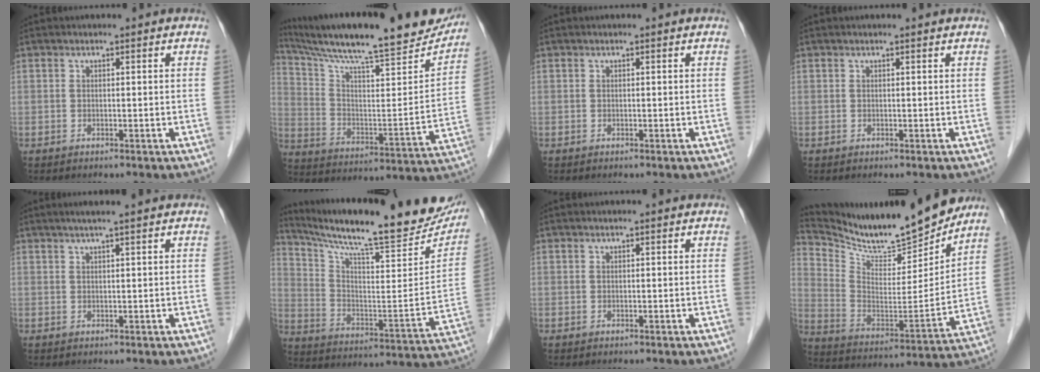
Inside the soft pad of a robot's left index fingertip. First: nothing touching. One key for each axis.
{"total": 26.7, "fx": 23.2, "fy": 3.7, "fz": 12.8, "tx": -0.213, "ty": -0.028, "tz": 0.333}
{"total": 0.0}
{"total": 0.0}
{"total": 3.1, "fx": 2.2, "fy": -0.6, "fz": 2.0, "tx": -0.031, "ty": 0.011, "tz": 0.038}
{"total": 27.1, "fx": 23.7, "fy": 3.6, "fz": 12.7, "tx": -0.213, "ty": -0.059, "tz": 0.331}
{"total": 0.0}
{"total": 18.4, "fx": 17.1, "fy": 2.3, "fz": 6.4, "tx": -0.130, "ty": -0.039, "tz": 0.282}